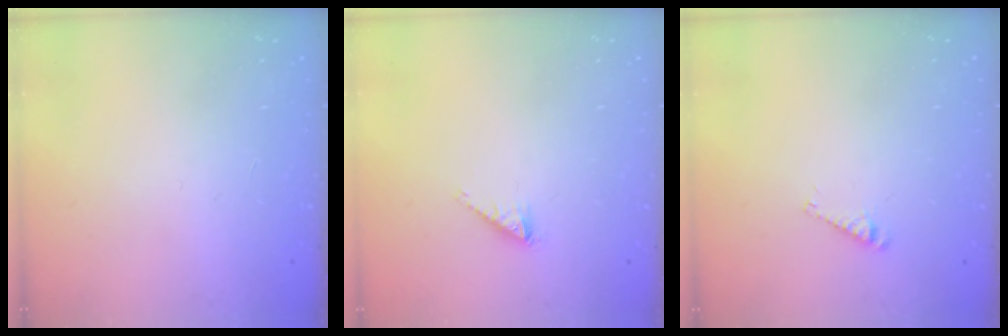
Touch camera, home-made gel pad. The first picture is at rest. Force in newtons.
{"total": 0.5, "press": 0.5, "slide": 0.1}
{"total": 3.3, "press": 3.3, "slide": 0.3}